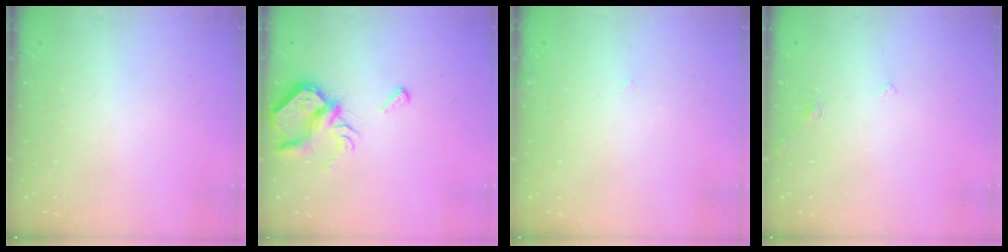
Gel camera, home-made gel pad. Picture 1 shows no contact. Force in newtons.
{"total": 6.8, "press": 6.8, "slide": 1.1}
{"total": 1.5, "press": 1.5, "slide": 0.1}
{"total": 2.8, "press": 2.8, "slide": 0.3}